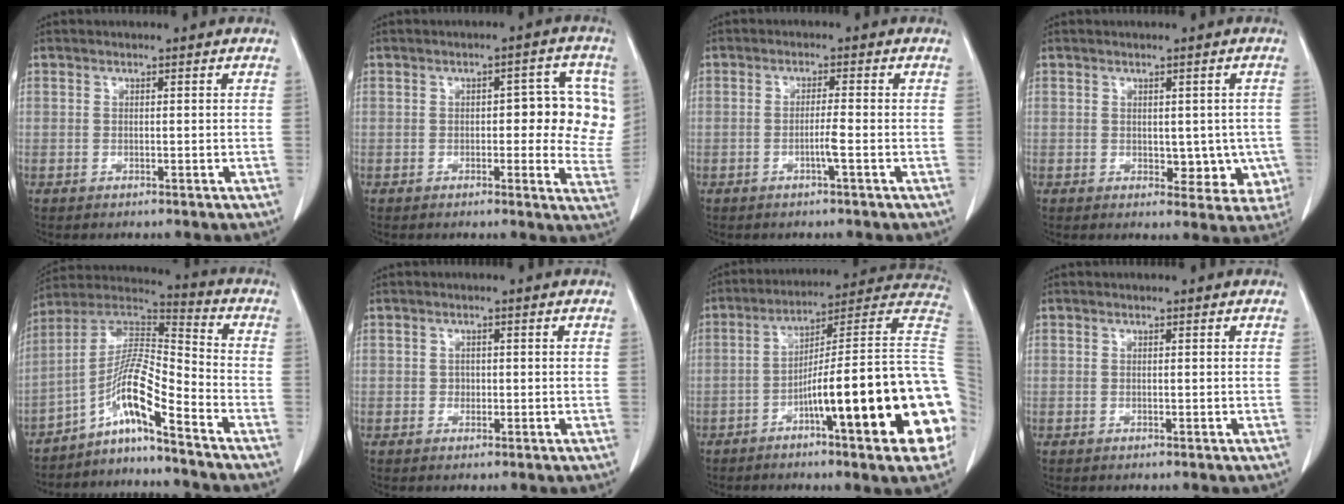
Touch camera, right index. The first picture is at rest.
{"total": 8.9, "force": [1.3, 3.8, 8.0], "torque": [-0.067, 0.012, 0.010]}
{"total": 2.3, "force": [-0.9, -0.5, 2.1], "torque": [-0.041, -0.002, -0.019]}
{"total": 5.8, "force": [-0.4, 3.6, 4.4], "torque": [-0.030, 0.003, 0.003]}
{"total": 10.3, "force": [-6.4, 0.3, 8.1], "torque": [-0.157, 0.022, -0.121]}
{"total": 1.0, "force": [-0.1, 0.9, 0.4], "torque": [-0.002, 0.003, -0.001]}
{"total": 22.6, "force": [-6.2, 1.0, 21.7], "torque": [-0.214, 0.022, -0.093]}
{"total": 0.0}